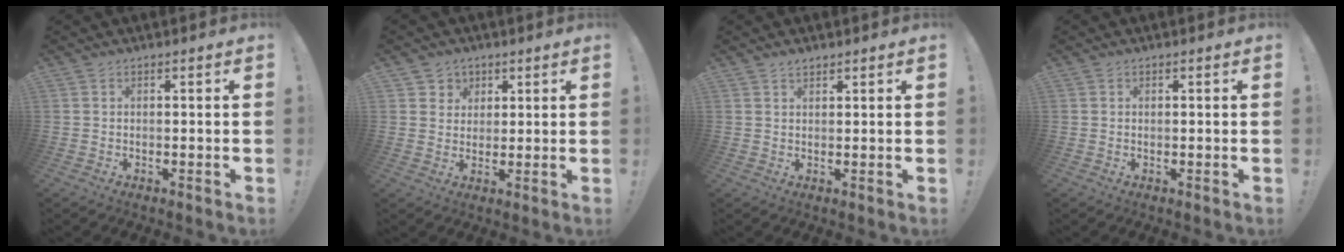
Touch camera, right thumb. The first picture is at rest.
{"total": 4.6, "force": [2.0, 4.1, 0.4], "torque": [-0.006, -0.016, 0.038]}
{"total": 1.8, "force": [1.6, 0.7, 0.6], "torque": [0.001, -0.011, 0.027]}
{"total": 0.0}